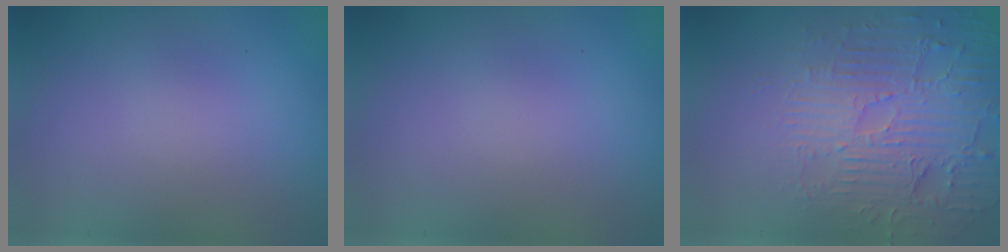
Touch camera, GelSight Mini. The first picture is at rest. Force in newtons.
{"total": 0.0}
{"total": 4.9, "press": 4.3, "slide": 2.2}